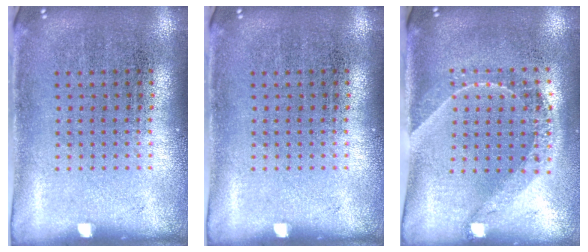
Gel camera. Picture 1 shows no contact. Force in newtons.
{"total": 0.0}
{"total": 1.5, "press": 1.3, "slide": 0.9}